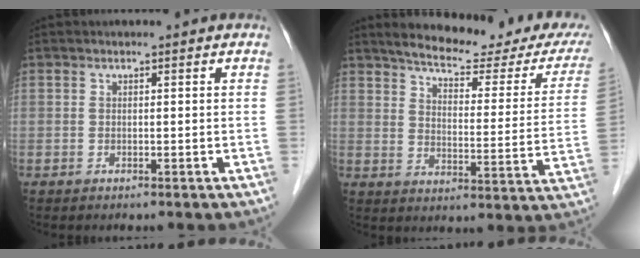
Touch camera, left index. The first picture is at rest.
{"total": 21.1, "force": [18.2, 3.7, 10.2], "torque": [-0.132, -0.029, 0.219]}